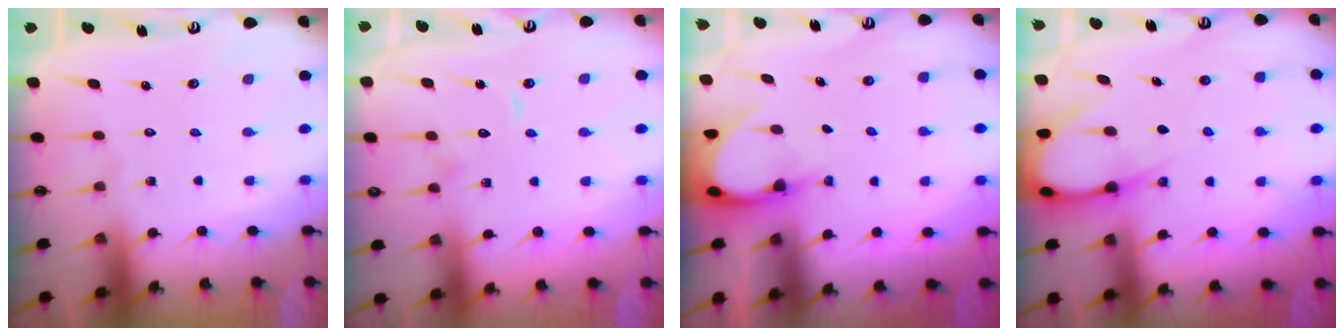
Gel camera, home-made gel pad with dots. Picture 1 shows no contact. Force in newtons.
{"total": 6.8, "press": 6.7, "slide": 0.7}
{"total": 3.9, "press": 3.9, "slide": 0.4}
{"total": 8.2, "press": 8.2, "slide": 0.9}